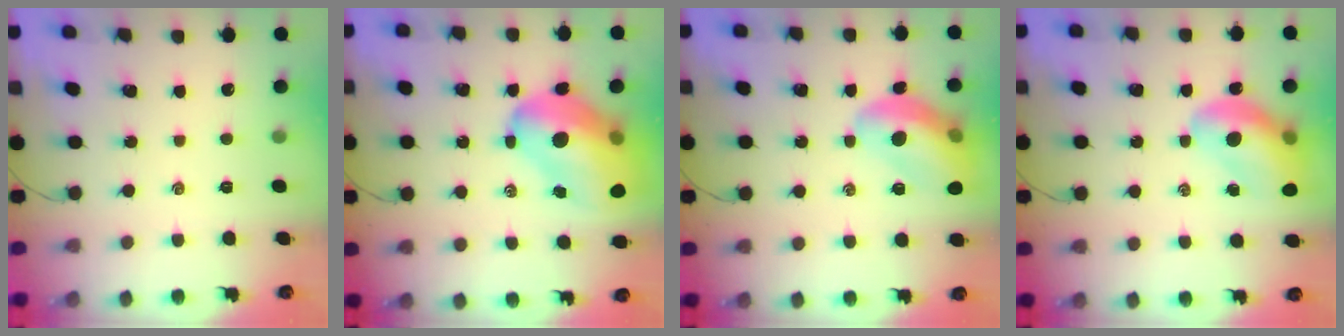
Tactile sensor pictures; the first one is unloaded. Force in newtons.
{"total": 22.2, "press": 21.4, "slide": 5.7}
{"total": 15.2, "press": 15.0, "slide": 2.3}
{"total": 14.1, "press": 13.6, "slide": 3.8}